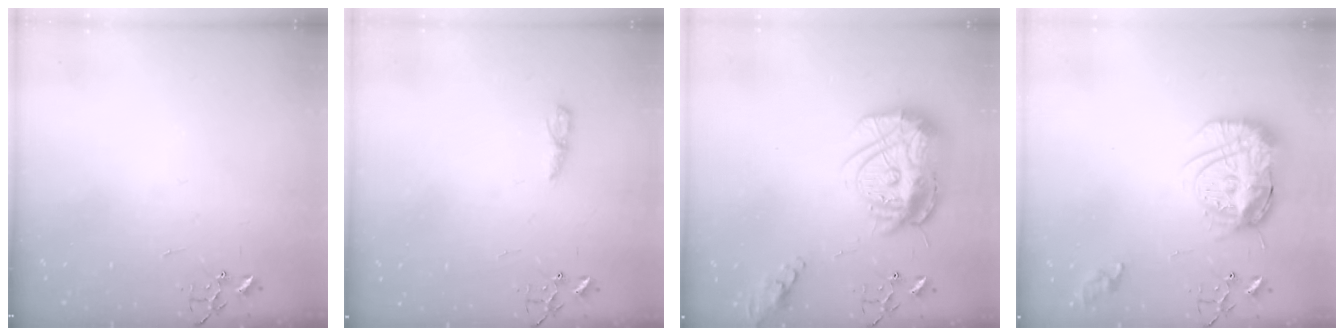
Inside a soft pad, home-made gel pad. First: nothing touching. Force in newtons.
{"total": 6.8, "press": 6.8, "slide": 0.5}
{"total": 18.8, "press": 18.8, "slide": 1.8}
{"total": 17.6, "press": 17.5, "slide": 1.6}